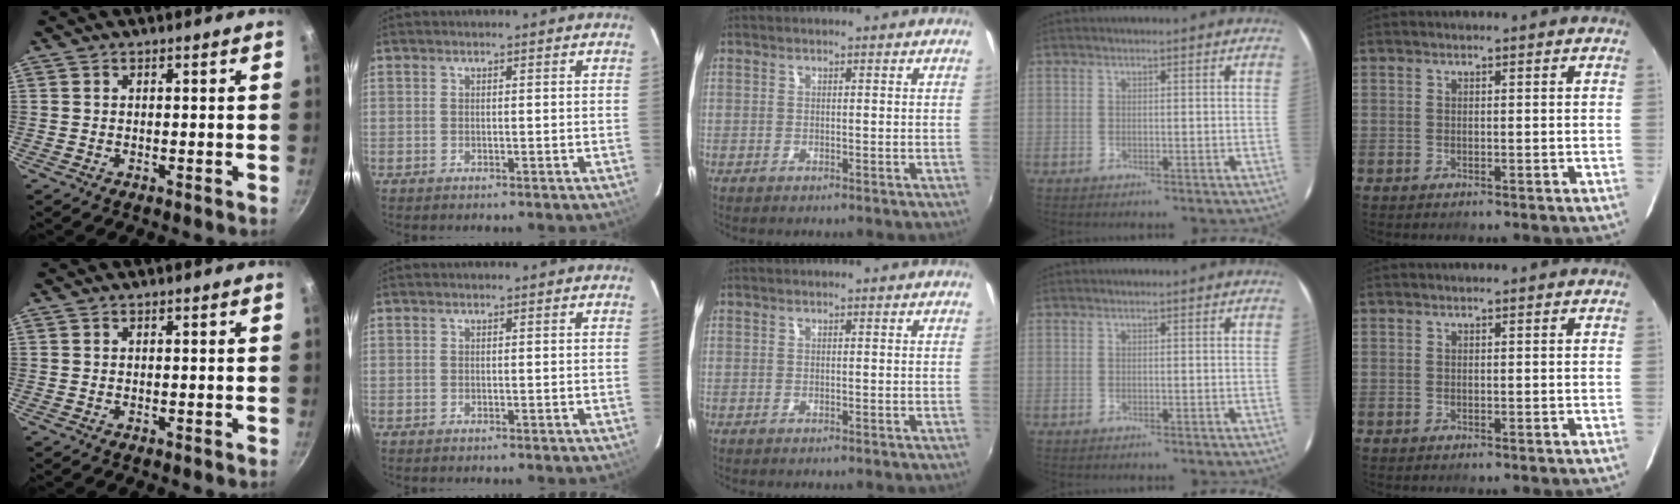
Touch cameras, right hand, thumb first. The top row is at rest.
{}